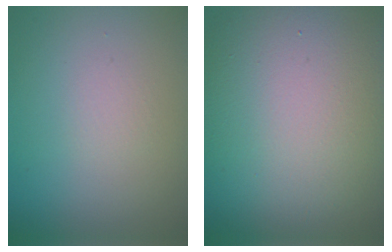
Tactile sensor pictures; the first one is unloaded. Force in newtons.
{"total": 16.0, "press": 15.9, "slide": 1.5}